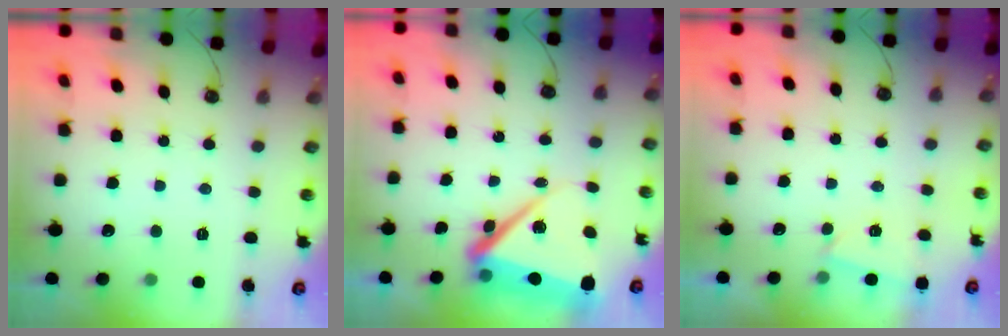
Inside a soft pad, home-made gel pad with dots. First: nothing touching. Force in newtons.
{"total": 12.2, "press": 11.3, "slide": 4.5}
{"total": 2.8, "press": 1.6, "slide": 2.3}